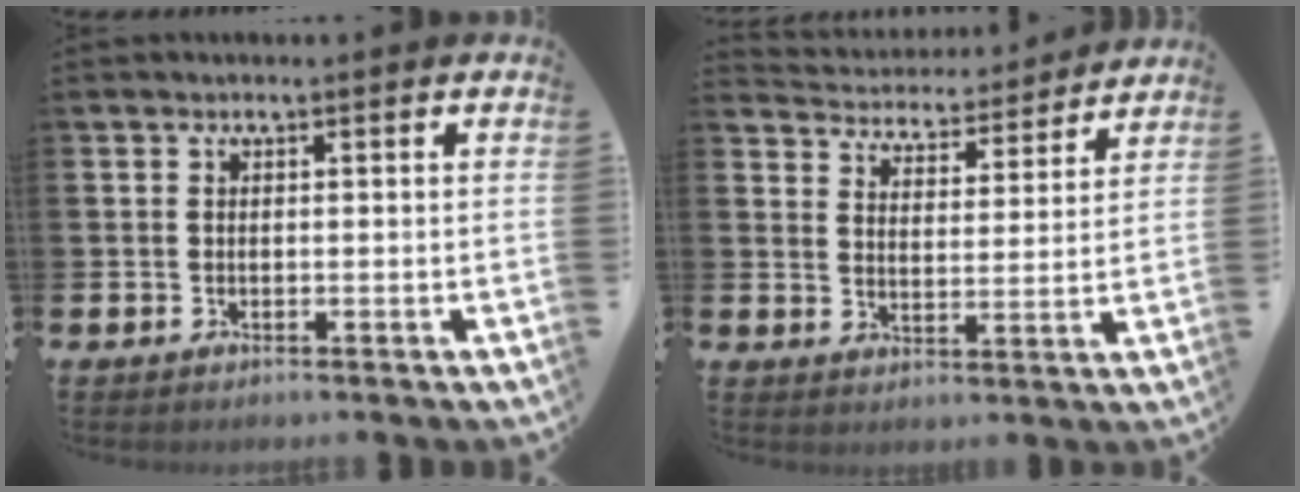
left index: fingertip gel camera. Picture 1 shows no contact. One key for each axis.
{"total": 4.6, "fx": 4.5, "fy": 1.0, "fz": -0.1, "tx": -0.014, "ty": -0.045, "tz": 0.074}